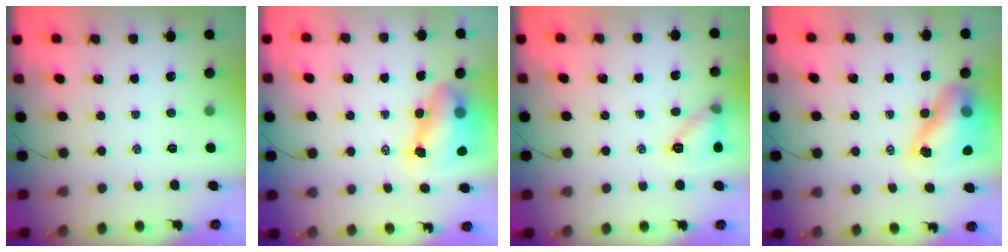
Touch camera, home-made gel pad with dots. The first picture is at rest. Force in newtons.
{"total": 9.3, "press": 9.0, "slide": 2.2}
{"total": 8.7, "press": 8.6, "slide": 1.0}
{"total": 13.6, "press": 13.0, "slide": 4.0}